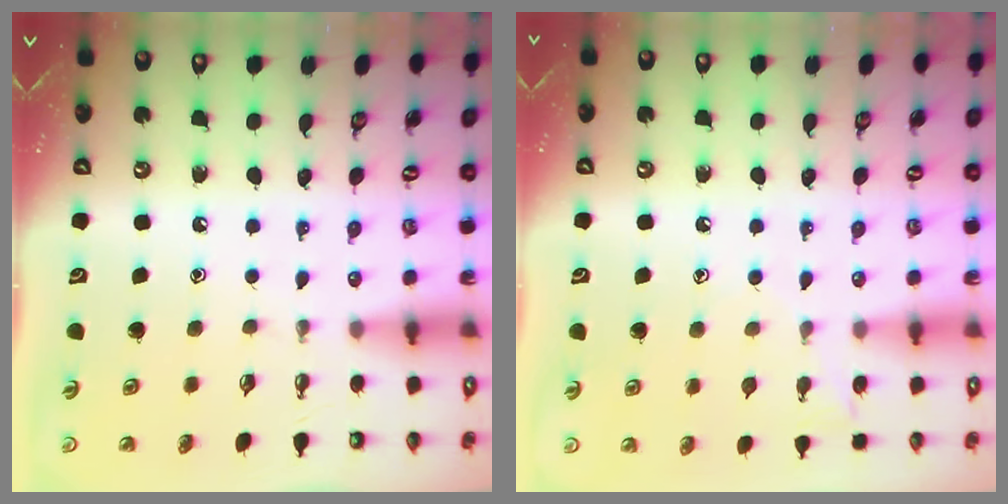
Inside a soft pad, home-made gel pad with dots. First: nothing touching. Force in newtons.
{"total": 6.0, "press": 6.0, "slide": 0.6}